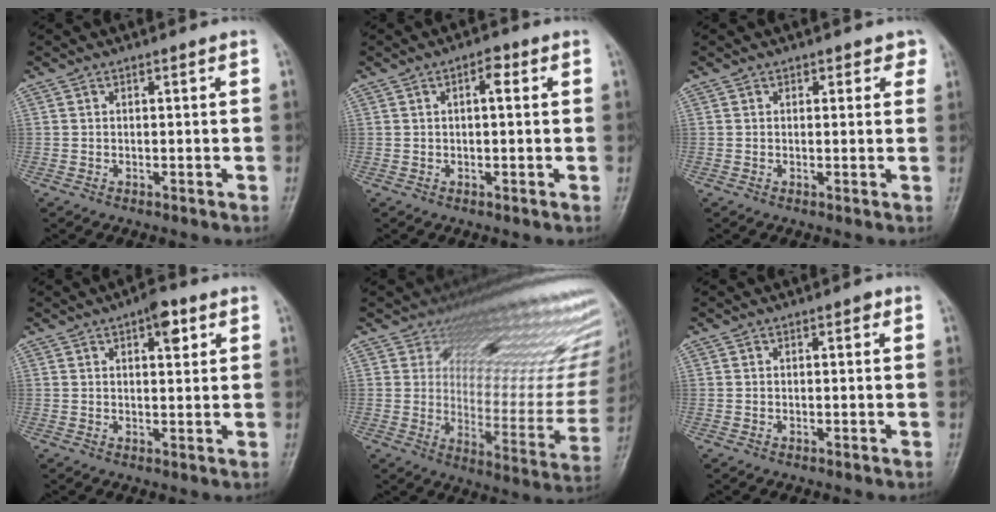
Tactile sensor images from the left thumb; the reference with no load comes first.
{"total": 2.6, "force": [0.7, 1.1, 2.2], "torque": [-0.032, 0.006, 0.006]}
{"total": 2.1, "force": [1.3, 1.5, 0.9], "torque": [0.018, -0.003, 0.010]}
{"total": 4.8, "force": [2.3, 2.1, 3.7], "torque": [-0.036, -0.005, 0.028]}
{"total": 17.3, "force": [13.0, 7.1, 9.1], "torque": [-0.057, -0.099, 0.161]}
{"total": 0.7, "force": [0.2, 0.4, 0.5], "torque": [0.000, 0.002, -0.002]}